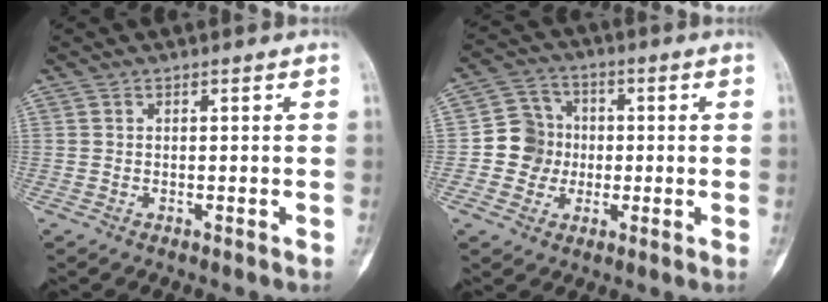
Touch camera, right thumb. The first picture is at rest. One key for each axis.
{"total": 8.4, "fx": -0.8, "fy": 8.0, "fz": 2.4, "tx": -0.001, "ty": 0.017, "tz": -0.023}